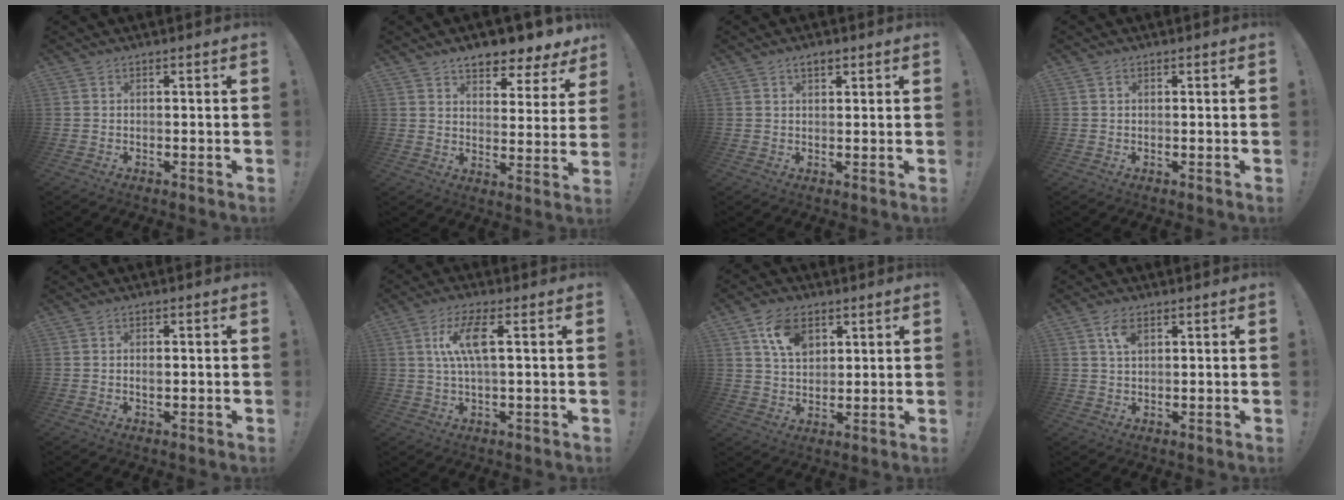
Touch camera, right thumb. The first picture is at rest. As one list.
[{"total": 8.0, "force": [6.8, 2.7, 3.3], "torque": [-0.048, -0.054, 0.122]}, {"total": 2.4, "force": [1.5, 1.0, 1.6], "torque": [-0.023, -0.003, 0.025]}, {"total": 0.5, "force": [0.2, 0.5, -0.2], "torque": [0.012, -0.002, 0.003]}, {"total": 1.2, "force": [0.1, 0.9, 0.8], "torque": [-0.007, 0.002, -0.001]}, {"total": 9.3, "force": [2.3, 2.2, 8.8], "torque": [-0.164, 0.002, 0.035]}, {"total": 10.6, "force": [5.3, 7.3, 5.5], "torque": [-0.083, -0.011, 0.100]}, {"total": 4.7, "force": [2.4, 2.8, 2.9], "torque": [-0.038, -0.007, 0.041]}]